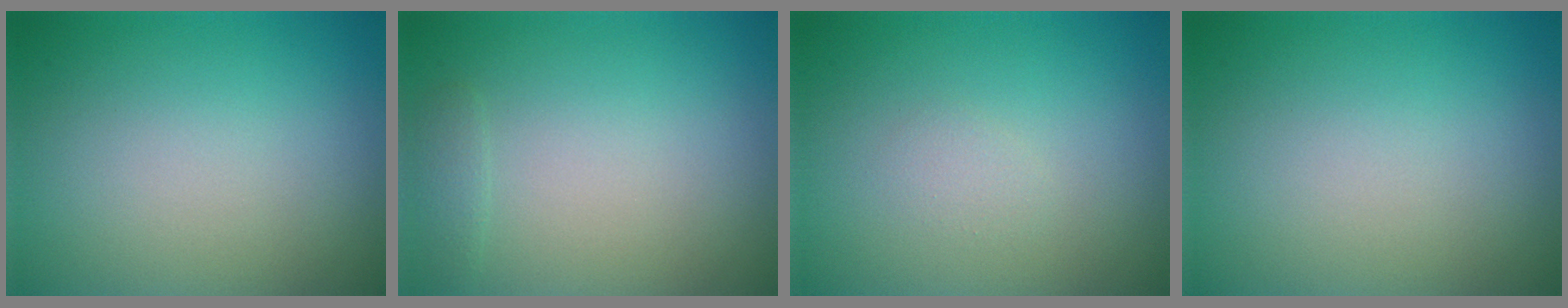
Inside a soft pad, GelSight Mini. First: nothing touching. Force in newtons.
{"total": 0.8, "press": 0.8, "slide": 0.1}
{"total": 0.8, "press": 0.8, "slide": 0.1}
{"total": 0.0}